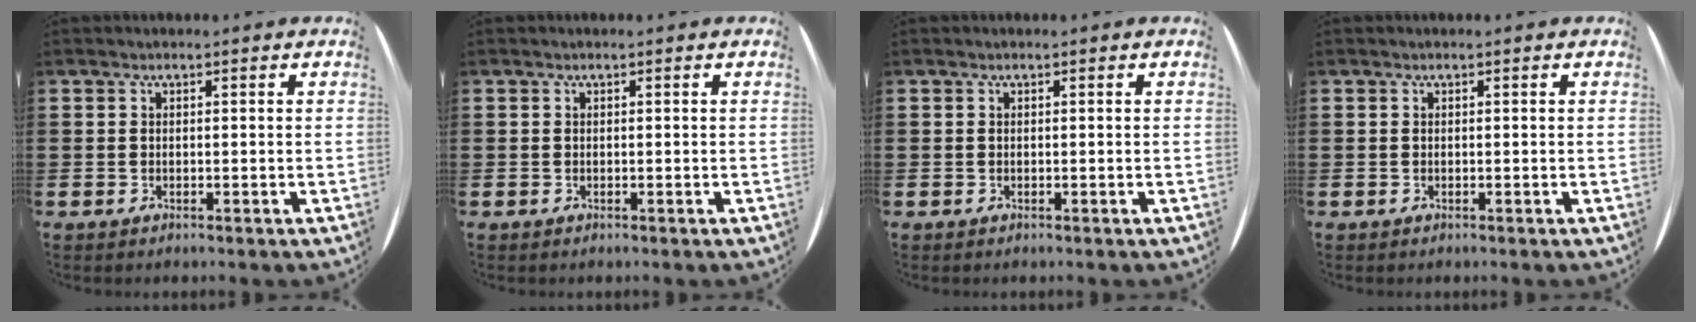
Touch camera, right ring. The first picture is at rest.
{"total": 0.0}
{"total": 0.0}
{"total": 0.0}